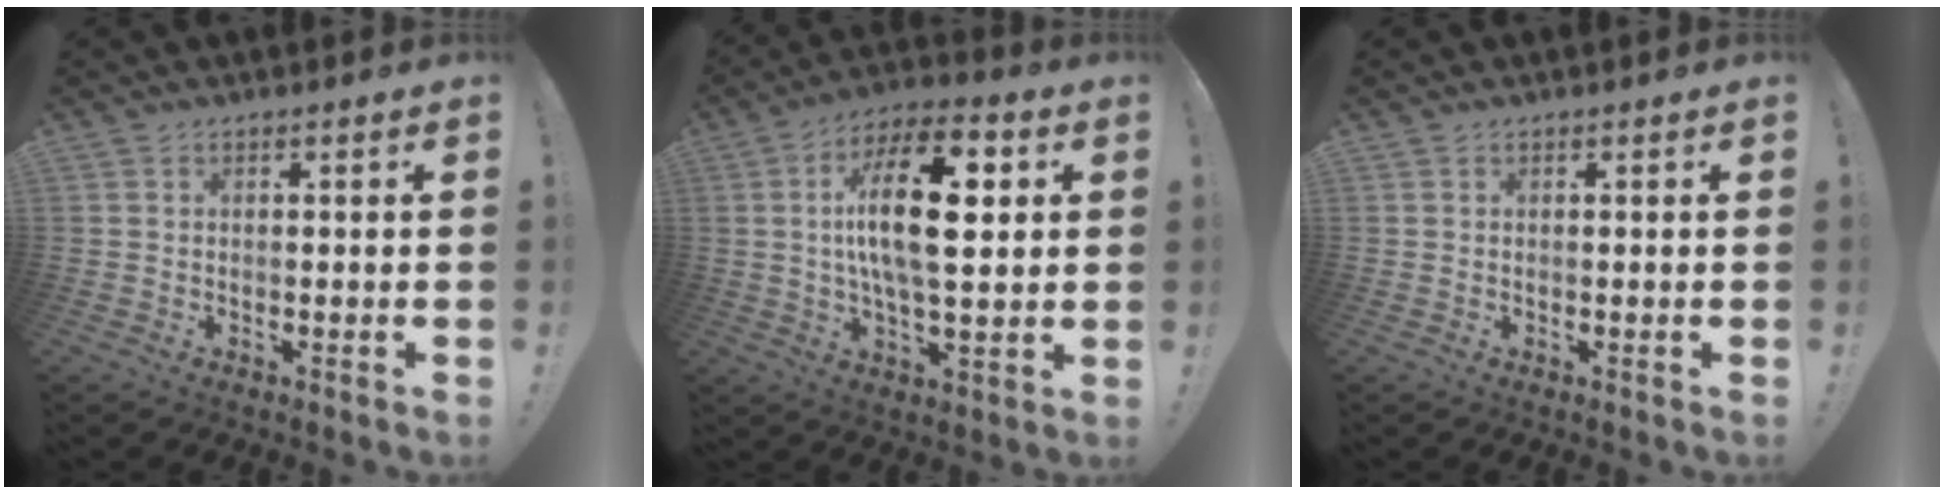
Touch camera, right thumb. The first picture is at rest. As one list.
[{"total": 20.3, "force": [3.6, 8.9, 17.9], "torque": [-0.303, -0.003, 0.046]}, {"total": 0.0}]